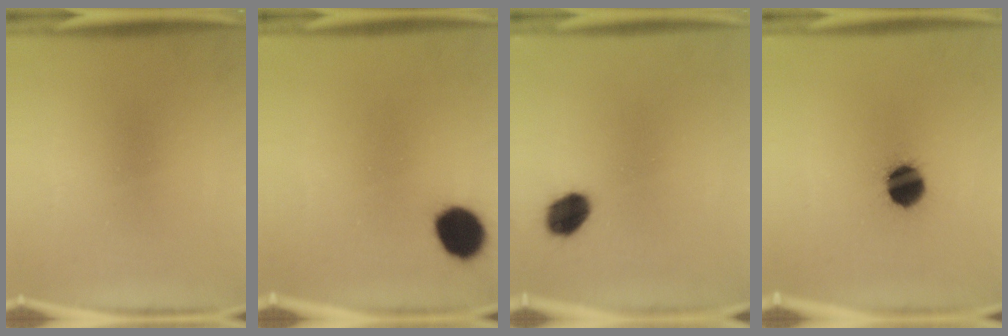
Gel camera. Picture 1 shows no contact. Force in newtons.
{"total": 9.3}
{"total": 6.4}
{"total": 10.5}